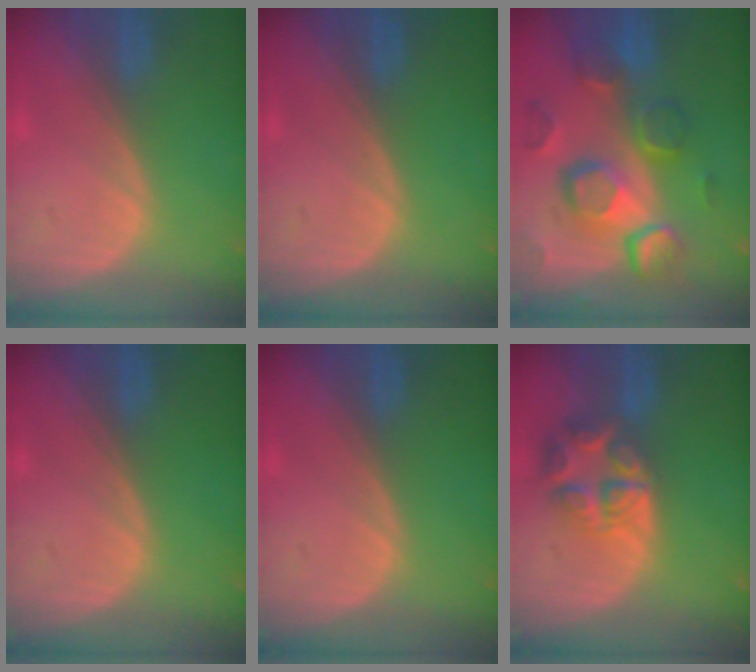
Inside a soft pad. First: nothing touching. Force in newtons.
{"total": 0.0}
{"total": 12.3, "press": 10.6, "slide": 6.2}
{"total": 0.0}
{"total": 0.0}
{"total": 8.0, "press": 7.0, "slide": 3.9}